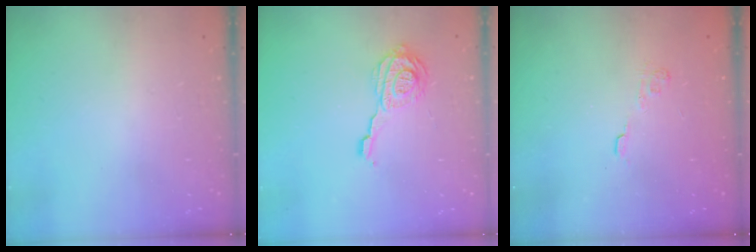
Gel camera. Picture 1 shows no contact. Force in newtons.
{"total": 12.7, "press": 12.6, "slide": 1.8}
{"total": 2.9, "press": 2.5, "slide": 1.4}